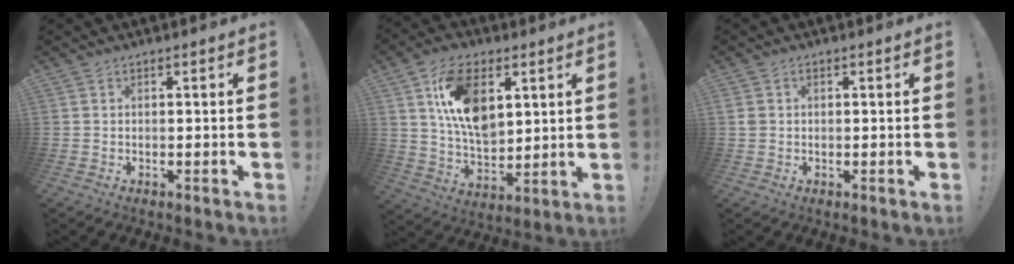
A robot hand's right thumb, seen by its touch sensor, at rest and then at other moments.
{"total": 16.4, "force": [6.3, 10.1, 11.3], "torque": [-0.197, -0.013, 0.117]}
{"total": 1.2, "force": [0.0, 1.0, 0.6], "torque": [-0.013, 0.004, 0.000]}